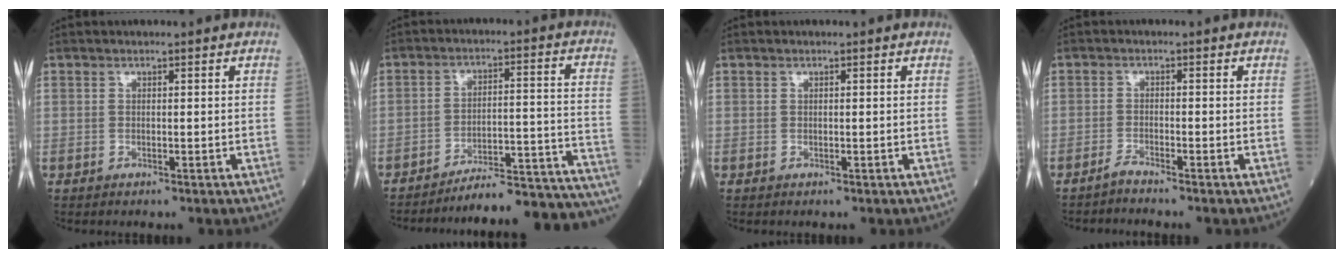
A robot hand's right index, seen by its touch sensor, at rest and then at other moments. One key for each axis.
{"total": 21.5, "fx": -21.0, "fy": -0.1, "fz": 4.7, "tx": -0.010, "ty": 0.016, "tz": -0.278}
{"total": 0.0}
{"total": 1.7, "fx": -1.6, "fy": -0.5, "fz": 0.1, "tx": -0.003, "ty": -0.003, "tz": -0.033}